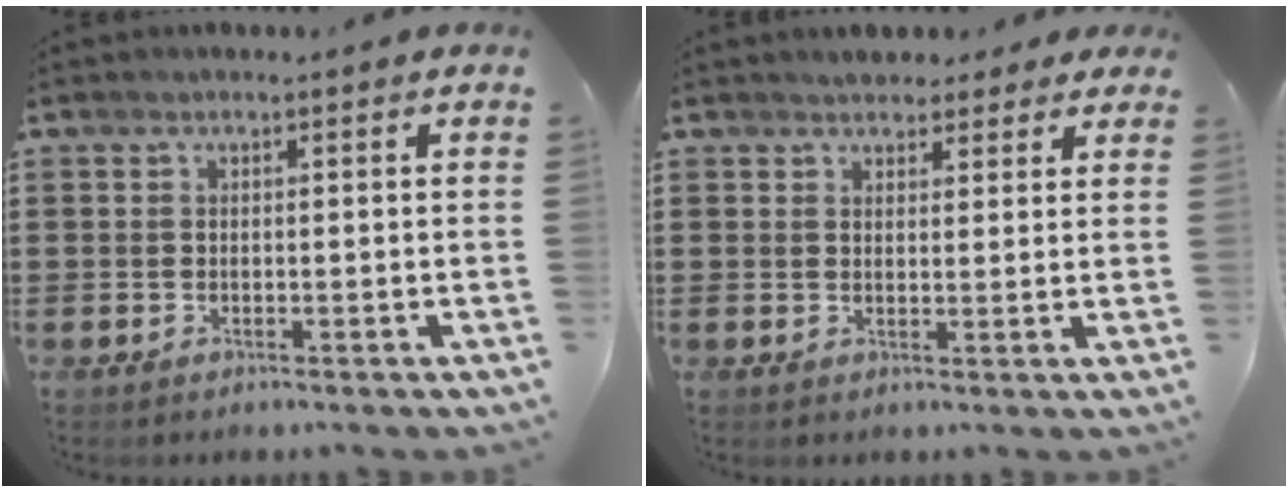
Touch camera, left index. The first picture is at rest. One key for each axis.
{"total": 2.7, "fx": 2.4, "fy": 1.1, "fz": 0.0, "tx": -0.001, "ty": -0.001, "tz": 0.043}